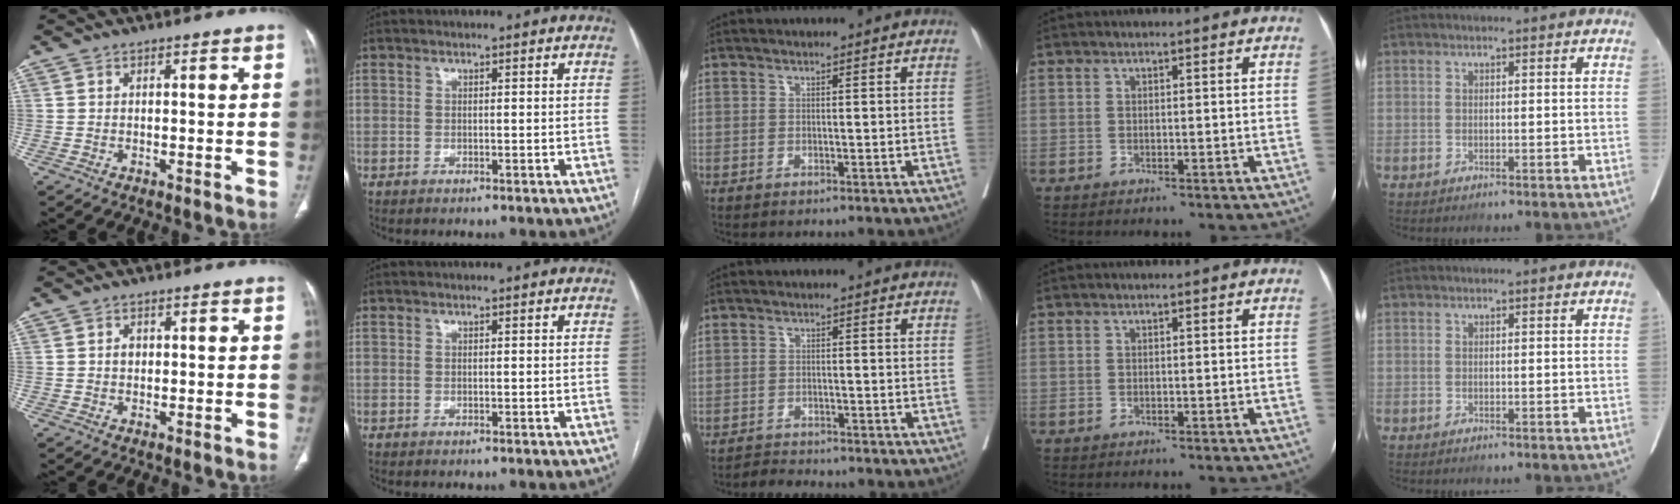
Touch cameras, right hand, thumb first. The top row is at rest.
{"thumb": {"total": 1.4, "force": [0.1, 1.2, 0.8], "torque": [-0.010, 0.004, 0.002]}, "middle": {"total": 2.2, "force": [-2.2, 0.2, -0.3], "torque": [0.001, -0.012, -0.036]}}